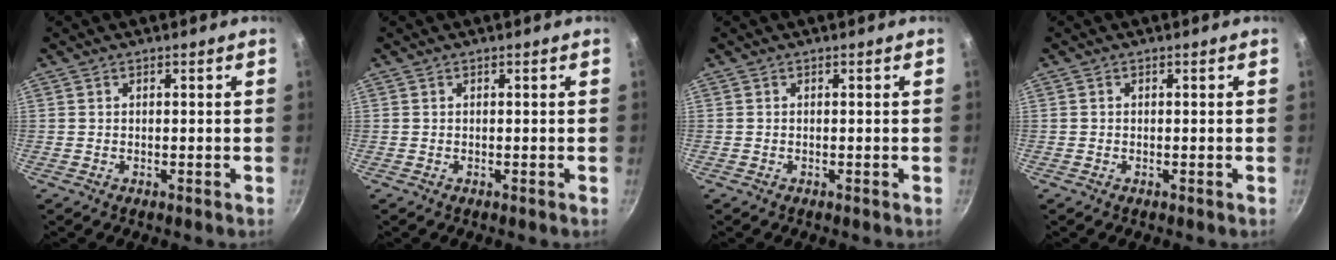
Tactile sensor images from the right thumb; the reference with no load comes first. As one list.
[{"total": 0.0}, {"total": 0.0}, {"total": 0.0}]